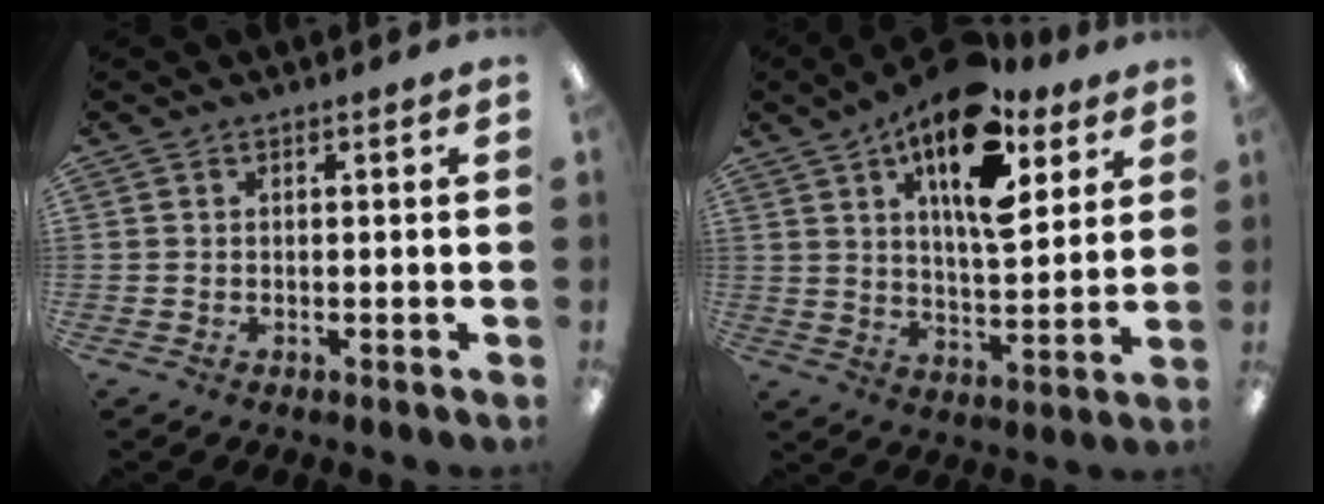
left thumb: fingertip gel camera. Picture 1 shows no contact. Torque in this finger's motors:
{"motor_torque": [0.17, 0.86, 1.89, -0.88, 0.21]}